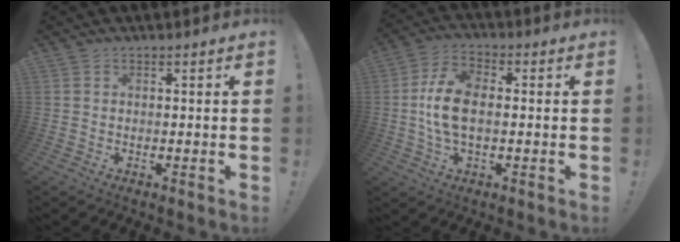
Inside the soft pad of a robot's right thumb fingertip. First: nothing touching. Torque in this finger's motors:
{"motor_torque": [0.85, 0.75, 1.27, -0.26, 0.42]}